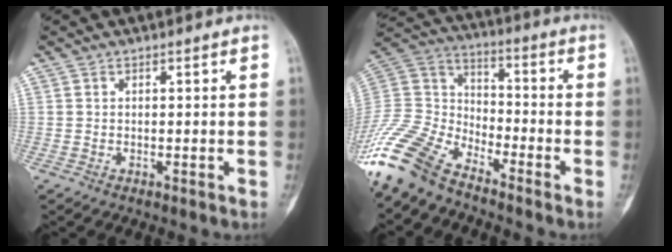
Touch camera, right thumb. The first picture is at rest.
{"total": 15.9, "force": [-12.8, 6.5, 6.9], "torque": [-0.135, 0.067, -0.259]}